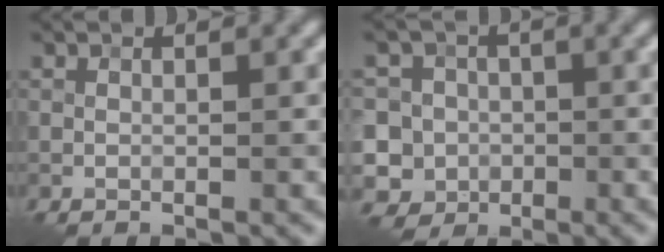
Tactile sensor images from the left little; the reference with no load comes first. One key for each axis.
{"total": 7.4, "fx": -0.9, "fy": 7.0, "fz": 2.1, "tx": -0.039, "ty": 0.021, "tz": -0.058}